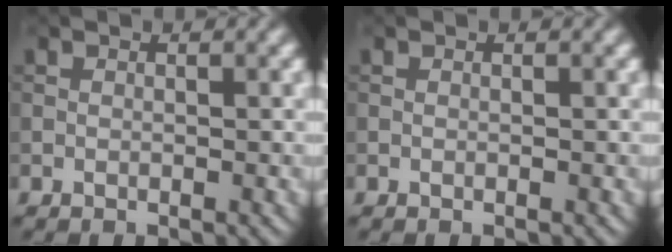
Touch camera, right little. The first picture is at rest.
{"total": 0.0}